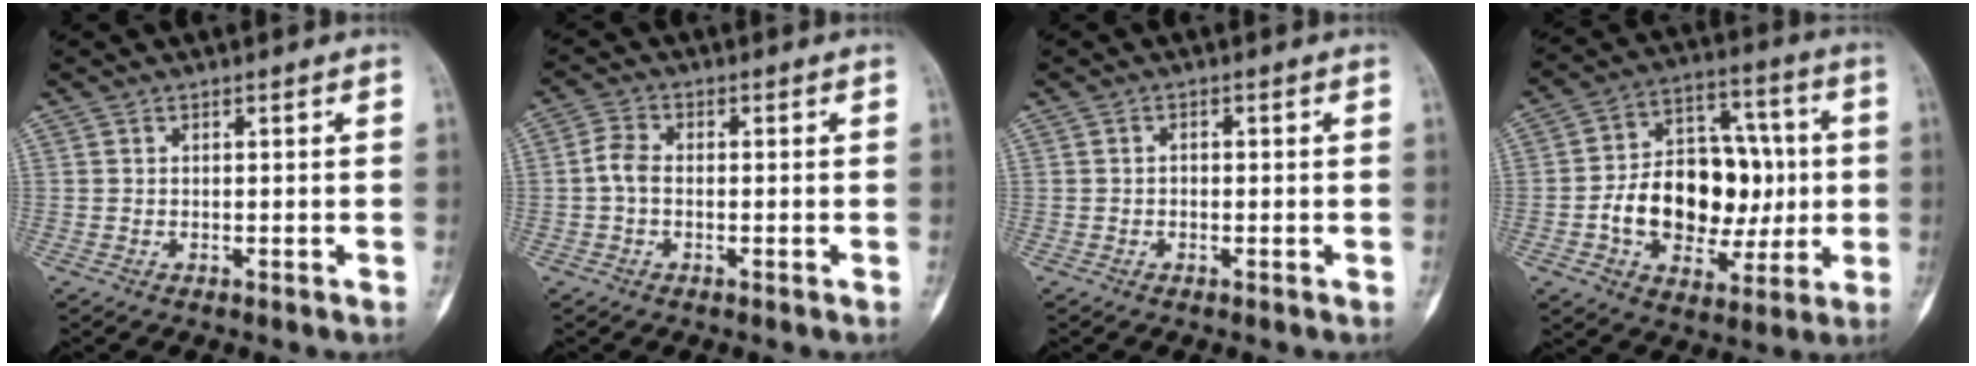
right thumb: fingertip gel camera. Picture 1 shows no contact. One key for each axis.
{"total": 3.7, "fx": -0.4, "fy": 2.4, "fz": 2.8, "tx": -0.058, "ty": 0.011, "tz": -0.014}
{"total": 0.9, "fx": -0.1, "fy": 0.7, "fz": 0.7, "tx": -0.010, "ty": 0.005, "tz": -0.001}
{"total": 19.4, "fx": -1.7, "fy": 13.8, "fz": 13.5, "tx": -0.169, "ty": 0.037, "tz": -0.017}